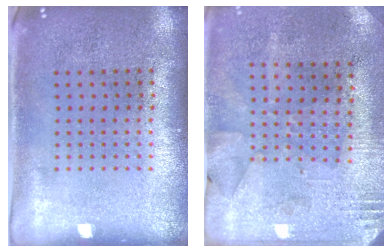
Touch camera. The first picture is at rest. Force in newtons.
{"total": 2.7, "press": 2.3, "slide": 1.5}